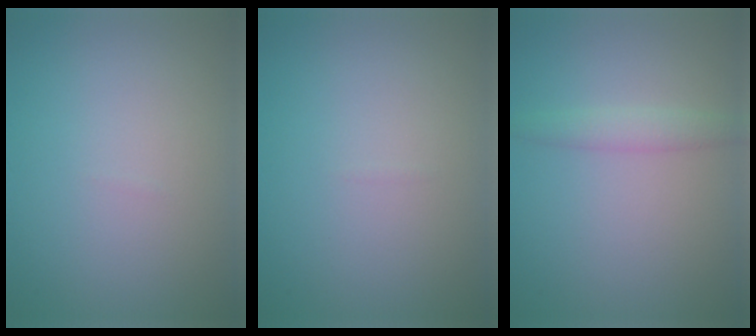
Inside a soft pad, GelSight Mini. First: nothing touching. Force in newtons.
{"total": 0.0}
{"total": 1.7, "press": 1.6, "slide": 0.2}